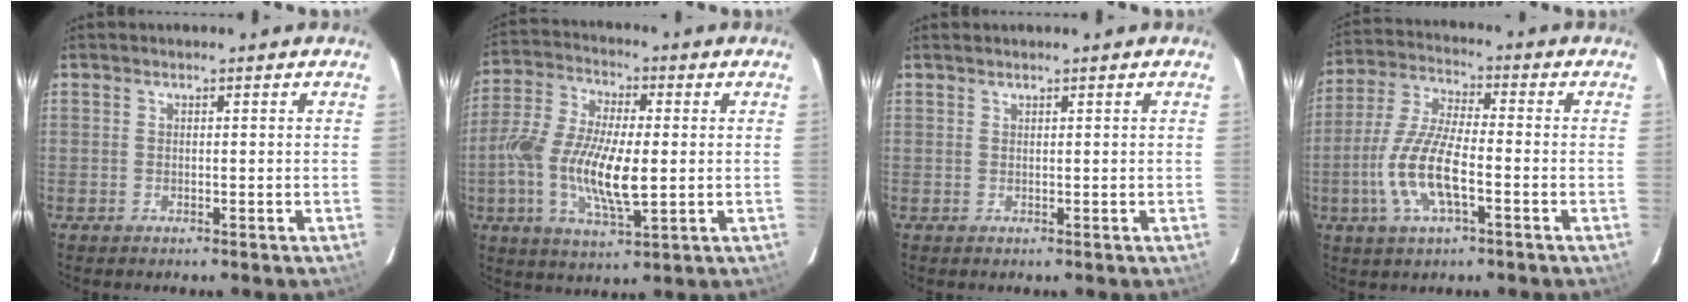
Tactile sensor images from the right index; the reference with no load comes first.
{"total": 14.4, "force": [-1.7, 5.4, 13.2], "torque": [-0.275, -0.002, -0.037]}
{"total": 0.6, "force": [0.6, -0.1, 0.1], "torque": [-0.001, 0.002, 0.012]}
{"total": 12.2, "force": [-3.8, 3.9, 11.0], "torque": [-0.235, -0.002, -0.076]}